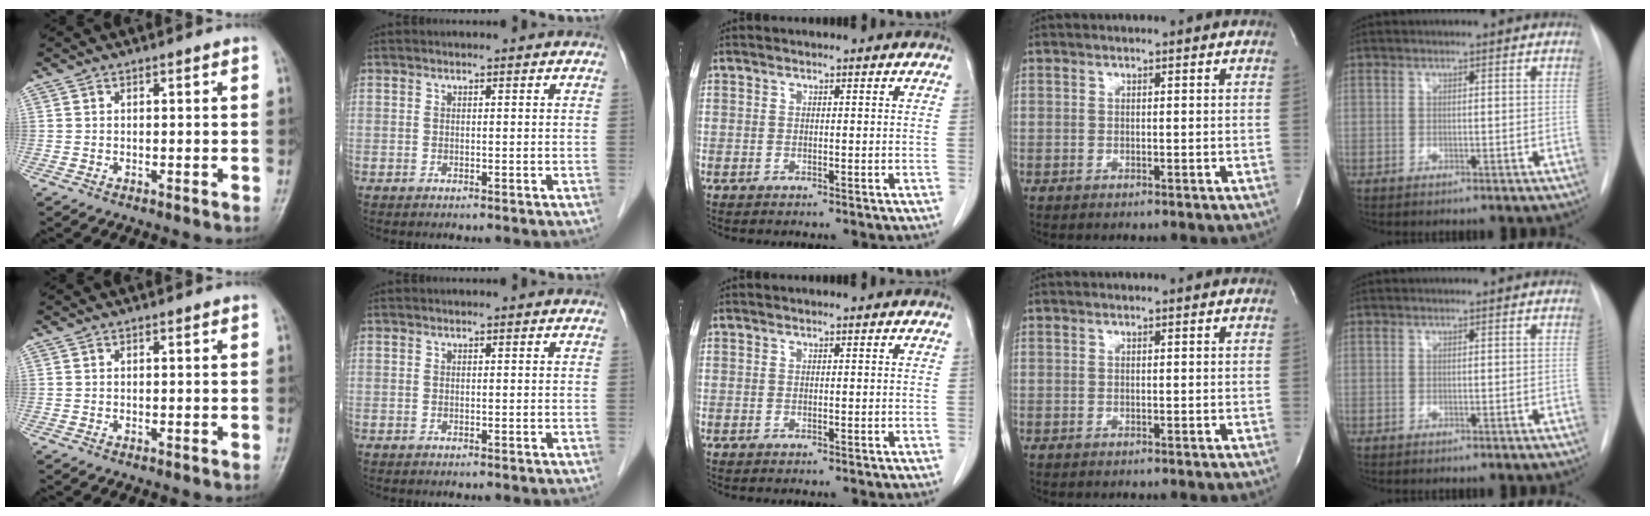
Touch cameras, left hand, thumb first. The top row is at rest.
{}